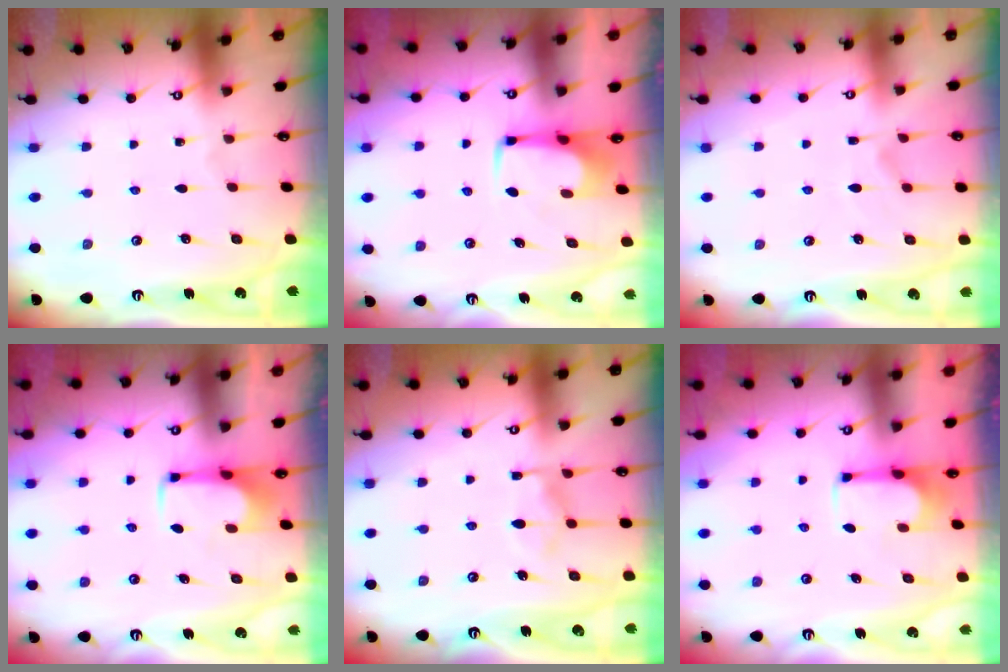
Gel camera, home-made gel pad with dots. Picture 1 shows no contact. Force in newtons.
{"total": 1.8, "press": 1.6, "slide": 0.6}
{"total": 4.4, "press": 4.2, "slide": 1.2}
{"total": 2.0, "press": 2.0, "slide": 0.2}
{"total": 8.6, "press": 8.6, "slide": 0.7}
{"total": 5.1, "press": 5.0, "slide": 0.6}